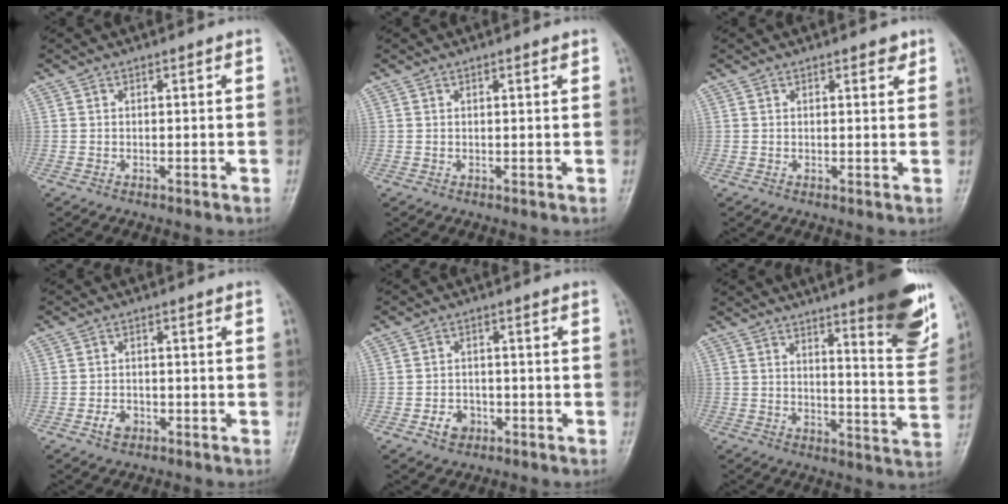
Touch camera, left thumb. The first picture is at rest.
{"total": 0.9, "force": [0.5, 0.0, 0.8], "torque": [-0.012, -0.001, 0.008]}
{"total": 2.0, "force": [1.3, 0.7, 1.3], "torque": [-0.012, -0.006, 0.015]}
{"total": 2.7, "force": [-1.4, 1.8, 1.5], "torque": [-0.022, 0.011, -0.022]}
{"total": 3.6, "force": [-1.7, 2.8, 1.6], "torque": [-0.015, 0.014, -0.026]}
{"total": 16.5, "force": [10.0, 2.8, 12.7], "torque": [-0.139, -0.066, 0.135]}